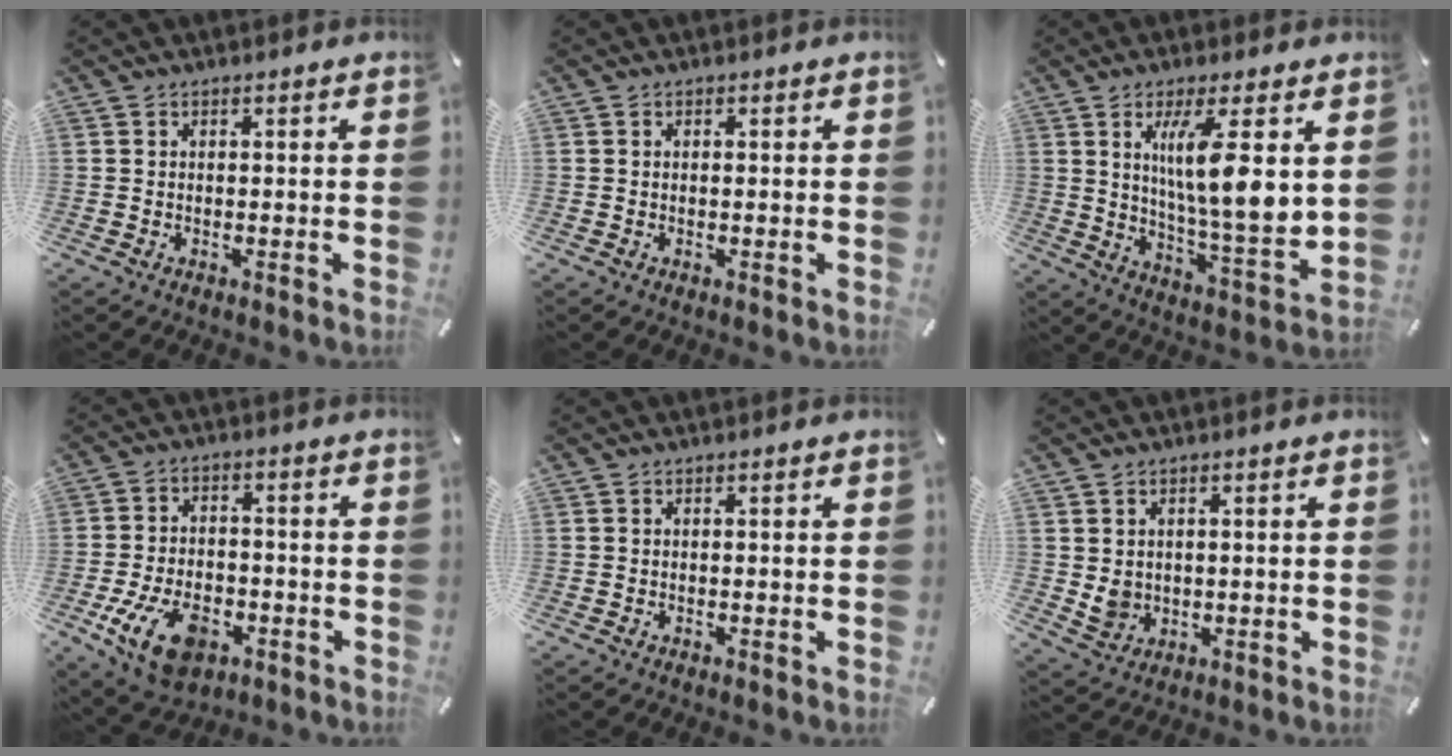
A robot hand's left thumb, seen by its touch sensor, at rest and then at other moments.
{"total": 0.0}
{"total": 14.6, "force": [4.9, 2.6, 13.5], "torque": [-0.239, -0.028, 0.073]}
{"total": 12.4, "force": [-5.2, 7.8, 8.2], "torque": [-0.154, 0.013, -0.094]}
{"total": 0.0}
{"total": 4.3, "force": [1.0, 4.0, 1.1], "torque": [-0.018, -0.001, 0.019]}